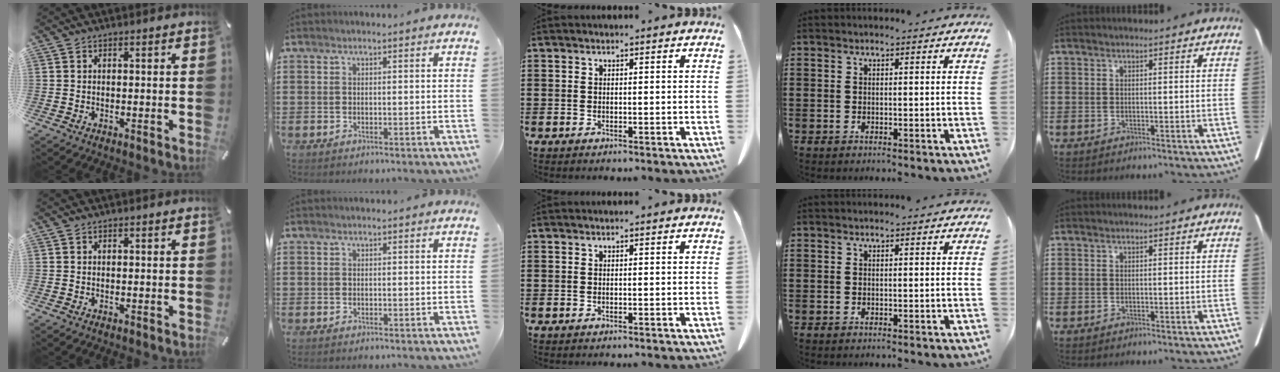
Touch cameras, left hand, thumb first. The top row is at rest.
{}